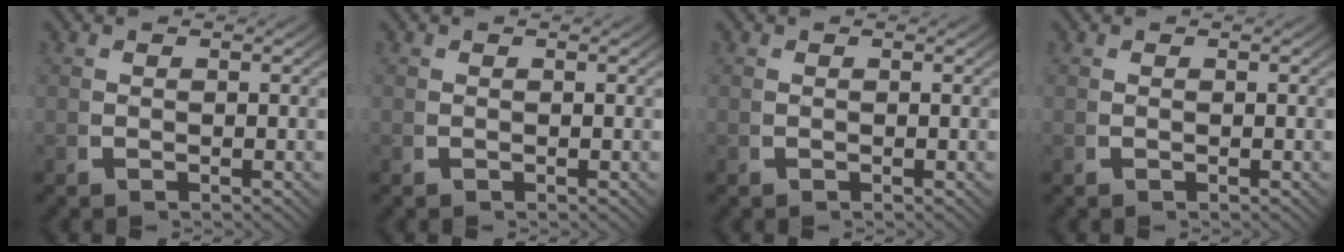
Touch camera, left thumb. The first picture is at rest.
{"total": 0.0}
{"total": 0.0}
{"total": 0.0}